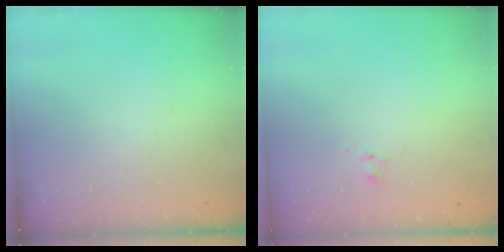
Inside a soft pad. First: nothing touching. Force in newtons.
{"total": 1.3, "press": 1.1, "slide": 0.8}